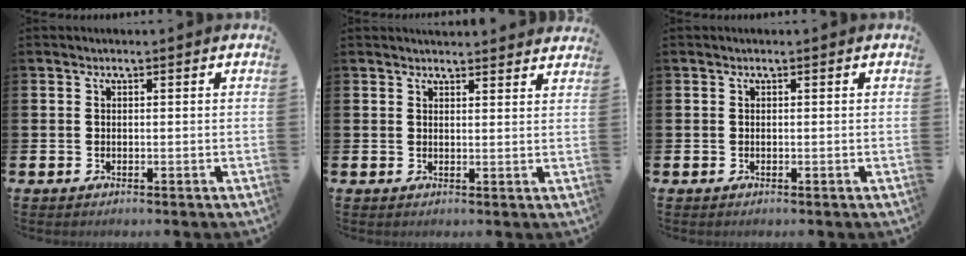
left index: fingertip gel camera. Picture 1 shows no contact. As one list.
[{"total": 2.4, "force": [2.4, 0.2, -0.1], "torque": [0.009, -0.018, 0.042]}, {"total": 0.0}]